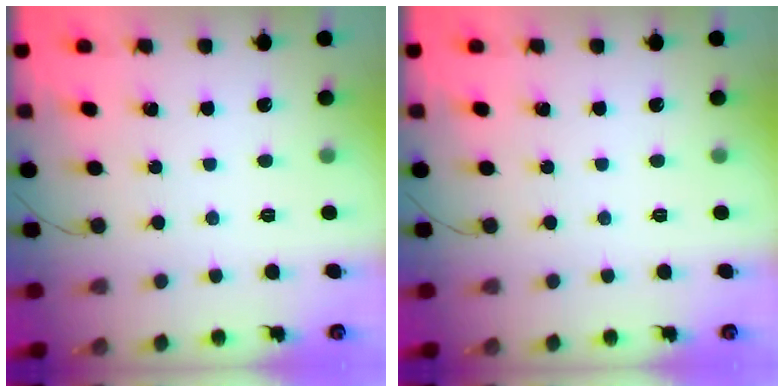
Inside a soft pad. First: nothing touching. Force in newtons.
{"total": 0.0}